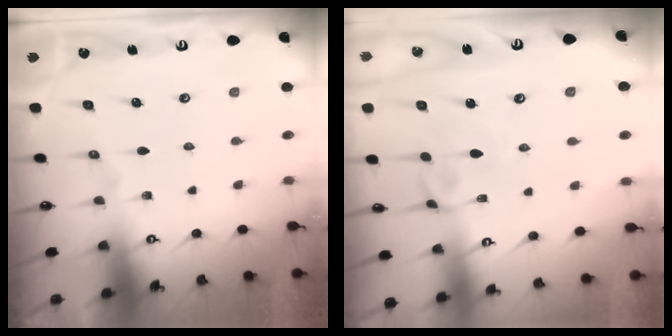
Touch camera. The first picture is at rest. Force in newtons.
{"total": 3.0, "press": 3.0, "slide": 0.4}